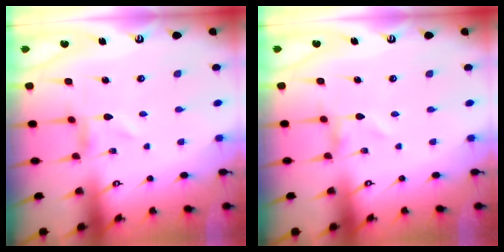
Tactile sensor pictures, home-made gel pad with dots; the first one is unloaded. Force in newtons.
{"total": 0.0}